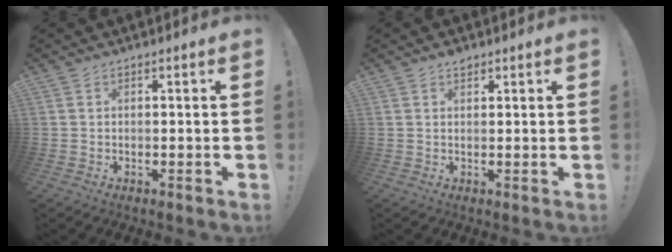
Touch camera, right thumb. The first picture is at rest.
{"total": 1.6, "force": [1.3, 0.9, 0.5], "torque": [0.002, -0.006, 0.021]}